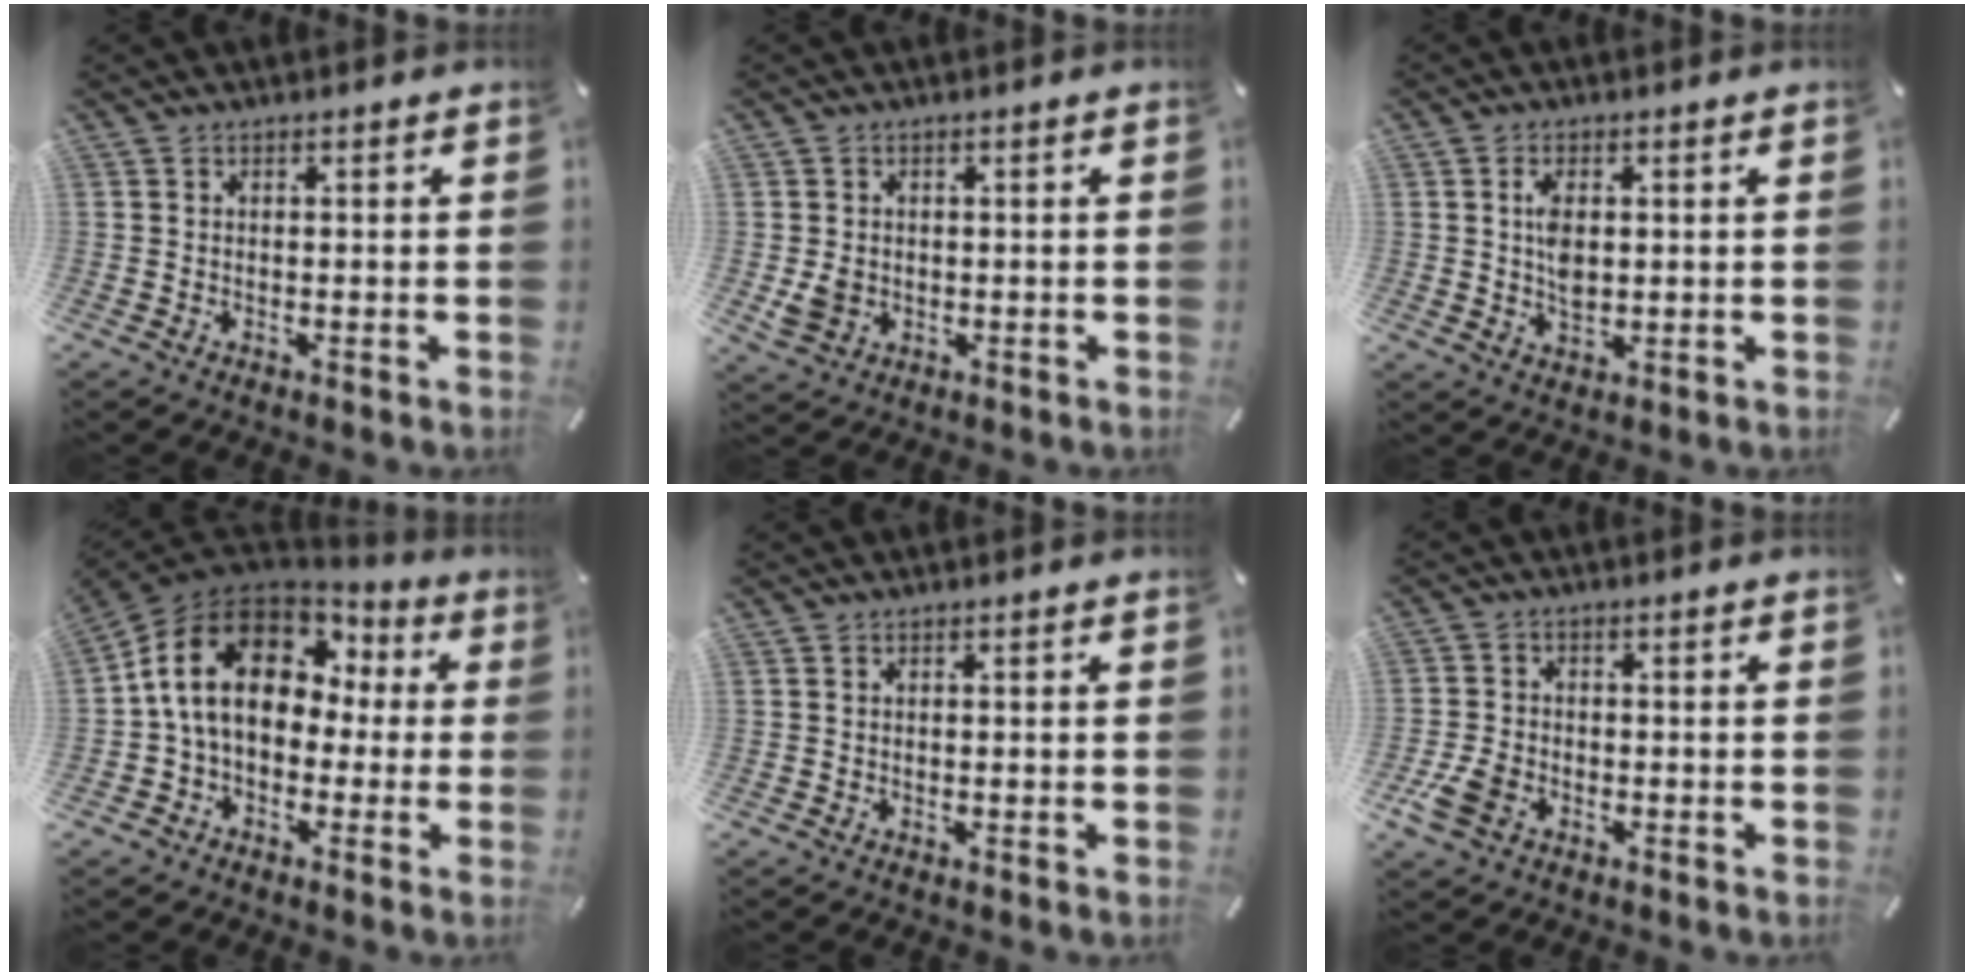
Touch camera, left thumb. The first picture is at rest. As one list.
[{"total": 3.8, "force": [-0.4, 3.3, 1.7], "torque": [-0.028, 0.000, -0.007]}, {"total": 5.1, "force": [0.7, 2.9, 4.1], "torque": [-0.092, -0.002, 0.005]}, {"total": 16.1, "force": [2.3, 11.9, 10.6], "torque": [-0.228, 0.012, 0.040]}, {"total": 0.0}, {"total": 5.9, "force": [-2.6, 4.3, 3.1], "torque": [-0.080, 0.008, -0.052]}]